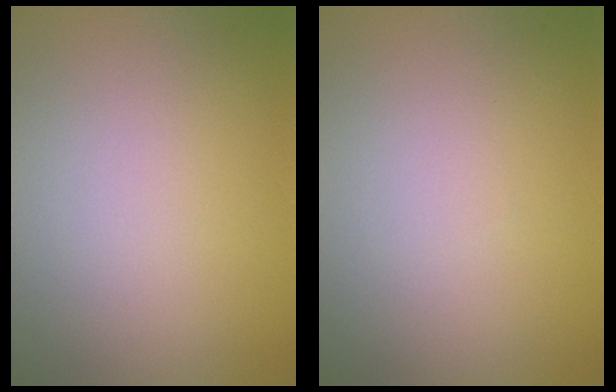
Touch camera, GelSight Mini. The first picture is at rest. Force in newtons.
{"total": 0.0}